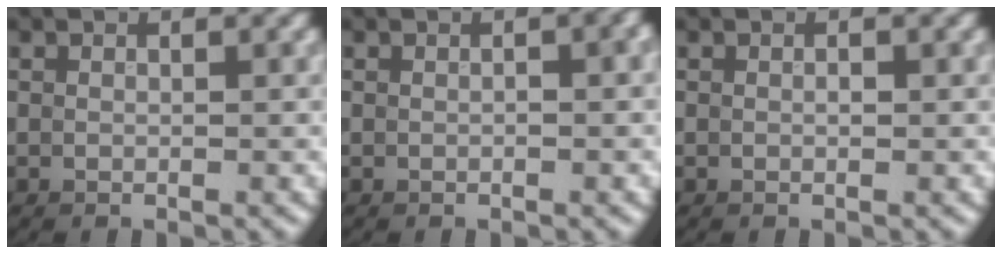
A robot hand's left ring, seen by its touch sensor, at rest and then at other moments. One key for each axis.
{"total": 0.8, "fx": -0.1, "fy": 0.2, "fz": 0.7, "tx": -0.013, "ty": 0.003, "tz": 0.000}
{"total": 0.0}